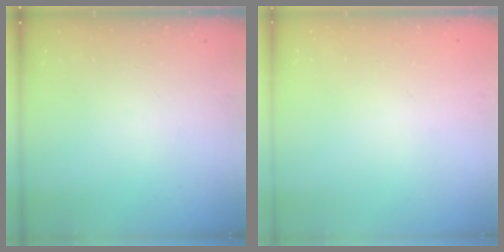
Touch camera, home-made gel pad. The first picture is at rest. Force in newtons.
{"total": 0.7, "press": 0.3, "slide": 0.7}